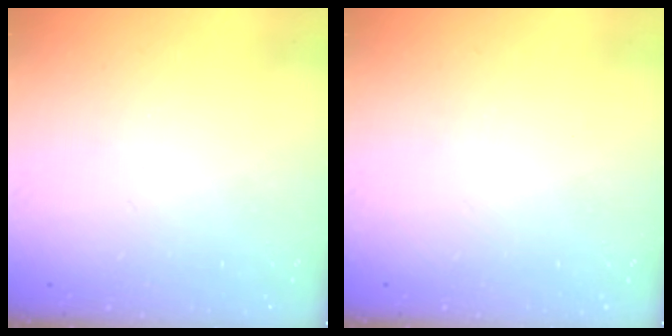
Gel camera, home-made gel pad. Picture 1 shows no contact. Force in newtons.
{"total": 0.0}